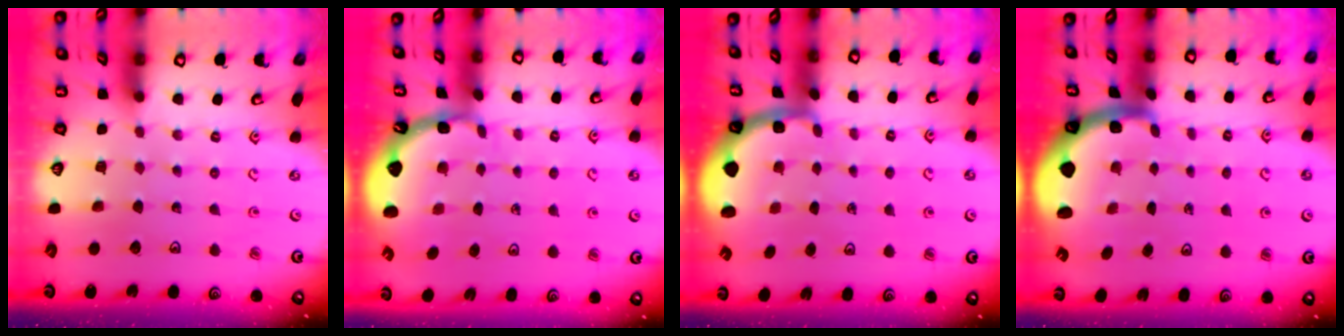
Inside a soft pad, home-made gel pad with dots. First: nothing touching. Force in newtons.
{"total": 1.3, "press": 1.3, "slide": 0.1}
{"total": 1.5, "press": 1.5, "slide": 0.2}
{"total": 2.6, "press": 2.6, "slide": 0.6}